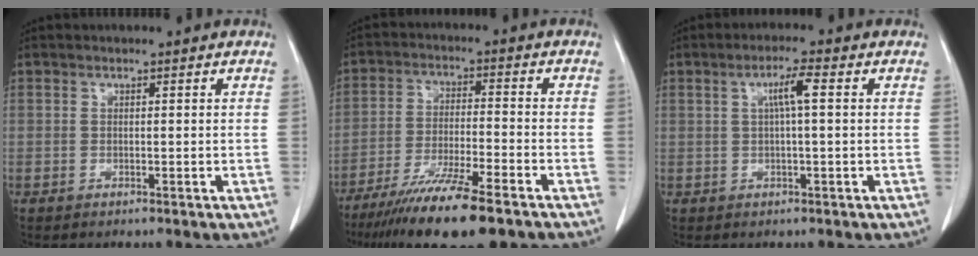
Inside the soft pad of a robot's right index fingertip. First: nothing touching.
{"total": 14.2, "force": [-10.5, 1.0, 9.6], "torque": [-0.172, -0.038, -0.176]}
{"total": 3.7, "force": [0.8, 0.2, 3.6], "torque": [-0.066, 0.009, 0.014]}